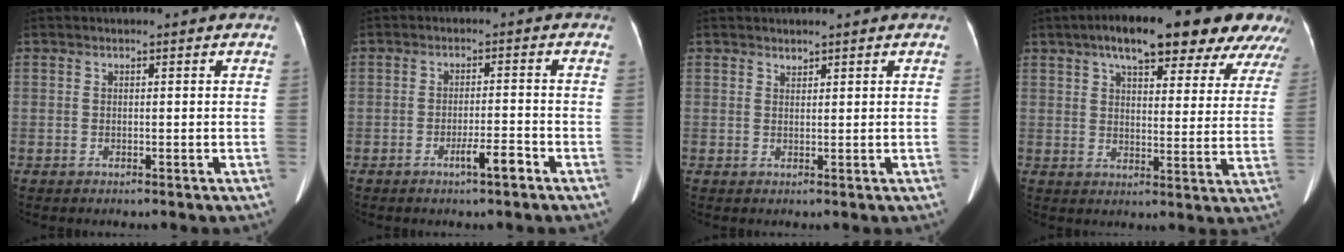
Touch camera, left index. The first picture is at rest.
{"total": 3.6, "force": [-2.3, 0.2, 2.8], "torque": [-0.048, -0.002, -0.038]}
{"total": 0.8, "force": [0.7, 0.2, 0.1], "torque": [-0.005, 0.000, 0.014]}
{"total": 21.9, "force": [16.1, 6.3, 13.4], "torque": [-0.179, 0.043, 0.198]}